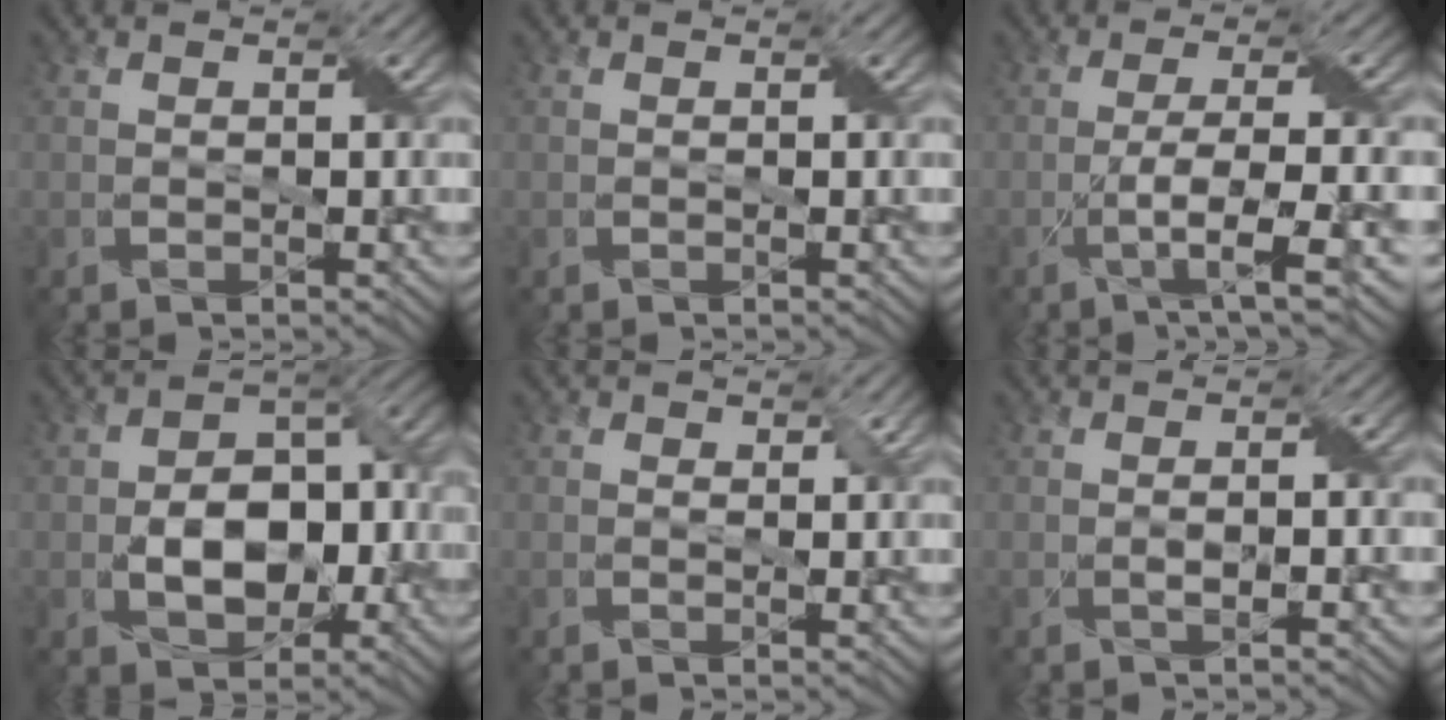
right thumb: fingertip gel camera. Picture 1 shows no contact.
{"total": 0.0}
{"total": 6.5, "force": [-2.1, 0.9, 6.1], "torque": [-0.113, 0.009, -0.040]}
{"total": 9.0, "force": [-2.0, 5.9, 6.4], "torque": [-0.098, 0.003, -0.034]}
{"total": 0.8, "force": [0.7, 0.3, 0.3], "torque": [-0.007, -0.001, 0.013]}
{"total": 1.3, "force": [-0.3, 0.1, 1.2], "torque": [-0.026, 0.004, -0.005]}